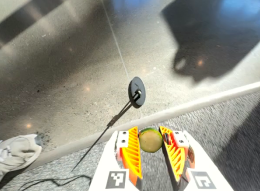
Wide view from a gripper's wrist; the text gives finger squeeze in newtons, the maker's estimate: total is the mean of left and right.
{"total": 8.2, "left": 7.8, "right": 8.5}